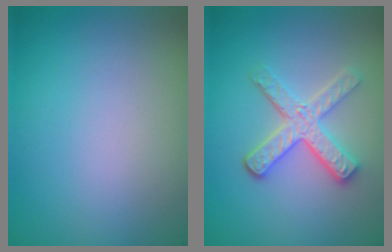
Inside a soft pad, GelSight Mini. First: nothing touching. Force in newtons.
{"total": 3.6, "press": 3.1, "slide": 1.8}